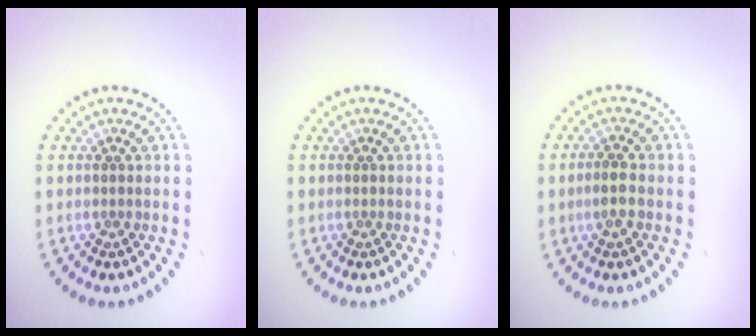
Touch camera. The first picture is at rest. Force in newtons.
{"total": 0.0}
{"total": 1.9, "press": 1.8, "slide": 0.6}